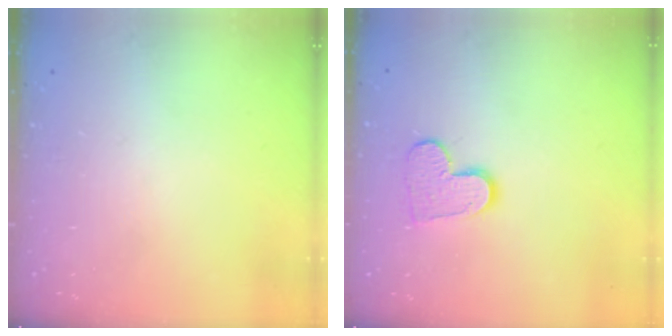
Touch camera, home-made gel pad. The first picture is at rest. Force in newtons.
{"total": 9.4, "press": 9.4, "slide": 0.6}